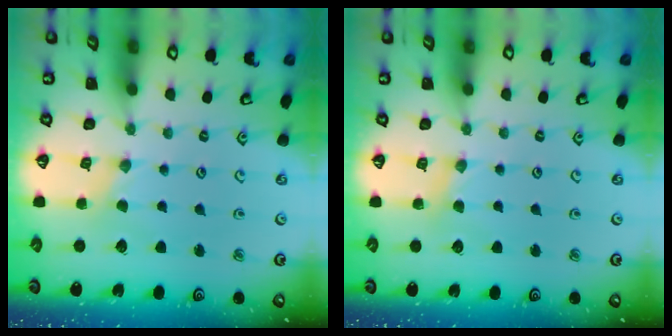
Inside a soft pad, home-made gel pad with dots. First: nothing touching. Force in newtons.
{"total": 2.8, "press": 2.8, "slide": 0.3}